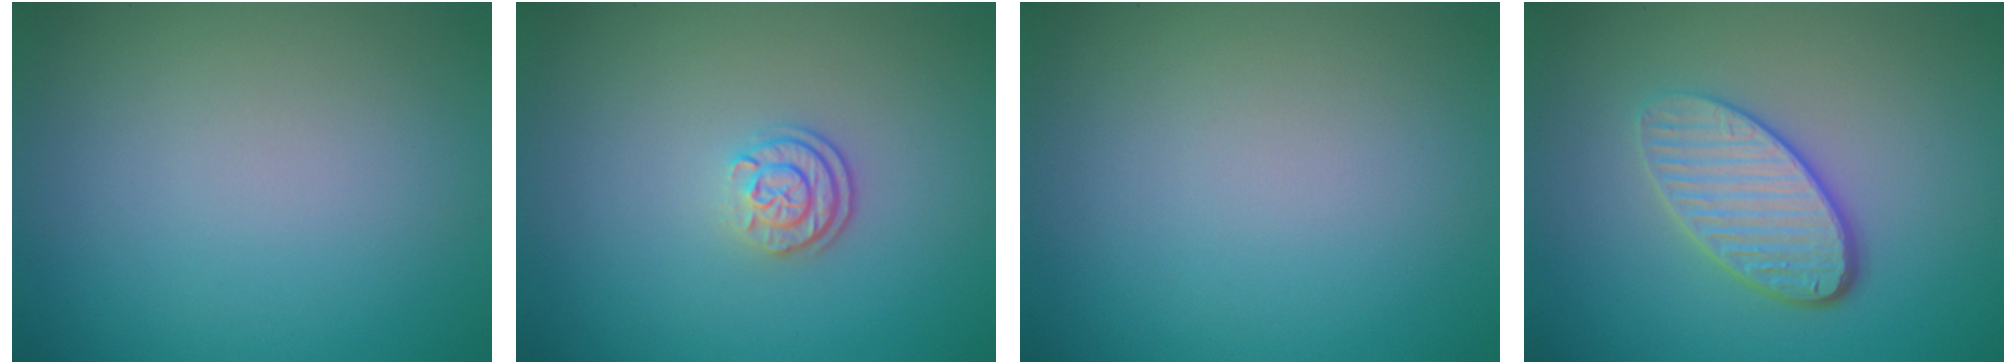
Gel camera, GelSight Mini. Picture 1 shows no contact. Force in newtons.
{"total": 2.2, "press": 1.8, "slide": 1.3}
{"total": 0.0}
{"total": 4.5, "press": 3.6, "slide": 2.8}